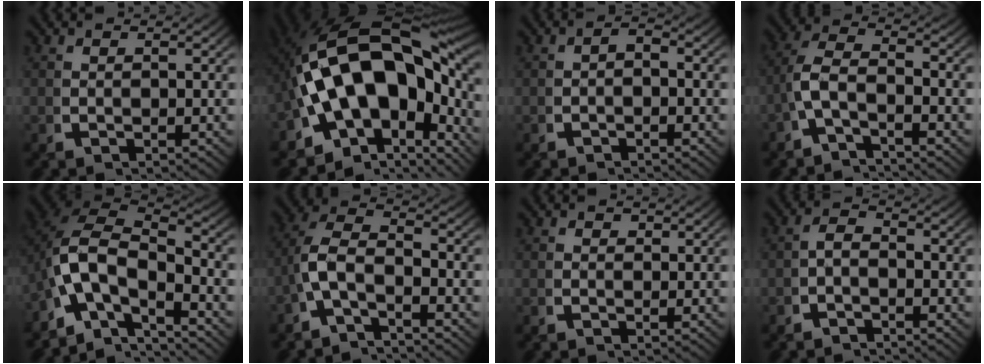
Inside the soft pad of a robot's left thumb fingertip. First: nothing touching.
{"total": 23.4, "force": [-0.5, 14.8, 18.1], "torque": [-0.327, -0.053, 0.008]}
{"total": 1.3, "force": [-0.7, 0.7, 0.9], "torque": [-0.017, -0.004, -0.011]}
{"total": 5.6, "force": [-1.5, 3.6, 4.1], "torque": [-0.100, -0.018, -0.027]}
{"total": 13.2, "force": [-1.9, 9.5, 8.9], "torque": [-0.206, -0.048, -0.026]}
{"total": 7.0, "force": [-1.4, 4.7, 4.9], "torque": [-0.115, -0.023, -0.027]}
{"total": 0.9, "force": [0.6, 0.7, 0.3], "torque": [-0.002, -0.003, 0.013]}
{"total": 1.8, "force": [-1.1, 1.0, 1.0], "torque": [-0.018, -0.003, -0.021]}